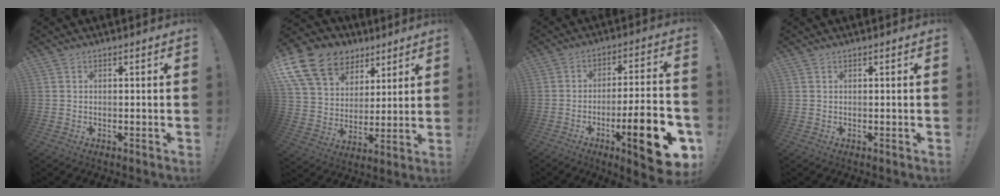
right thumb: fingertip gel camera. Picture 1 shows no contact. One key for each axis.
{"total": 16.9, "fx": 9.6, "fy": 11.8, "fz": 7.3, "tx": -0.129, "ty": -0.051, "tz": 0.195}
{"total": 18.3, "fx": -7.4, "fy": 3.8, "fz": 16.3, "tx": -0.229, "ty": 0.032, "tz": -0.103}
{"total": 0.0}